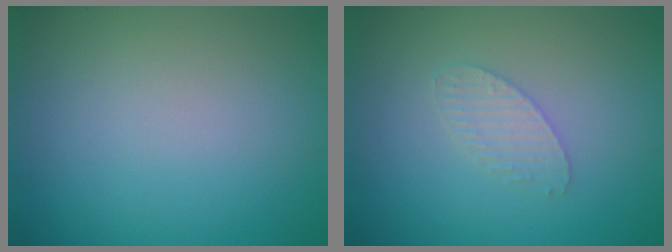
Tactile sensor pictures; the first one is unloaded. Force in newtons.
{"total": 1.6, "press": 1.6, "slide": 0.1}